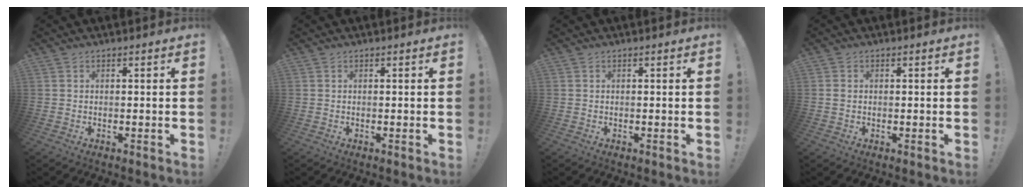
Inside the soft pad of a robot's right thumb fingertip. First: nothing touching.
{"total": 0.0}
{"total": 0.0}
{"total": 1.2, "force": [0.1, 1.0, 0.7], "torque": [-0.014, 0.005, 0.001]}